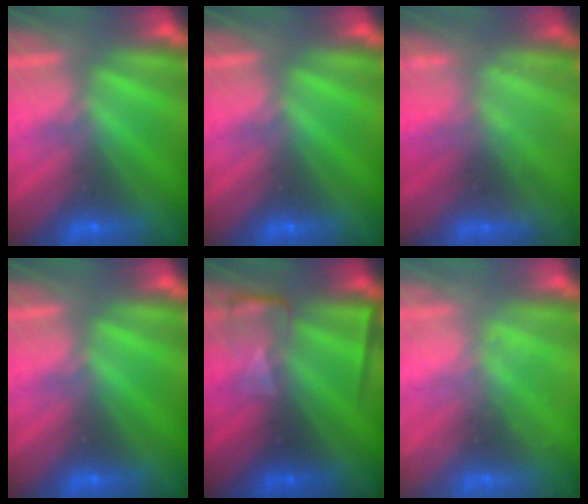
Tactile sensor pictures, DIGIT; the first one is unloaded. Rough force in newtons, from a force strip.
{"total": 0.0}
{"total": 2.2}
{"total": 0.0}
{"total": 2.2}
{"total": 2.4}